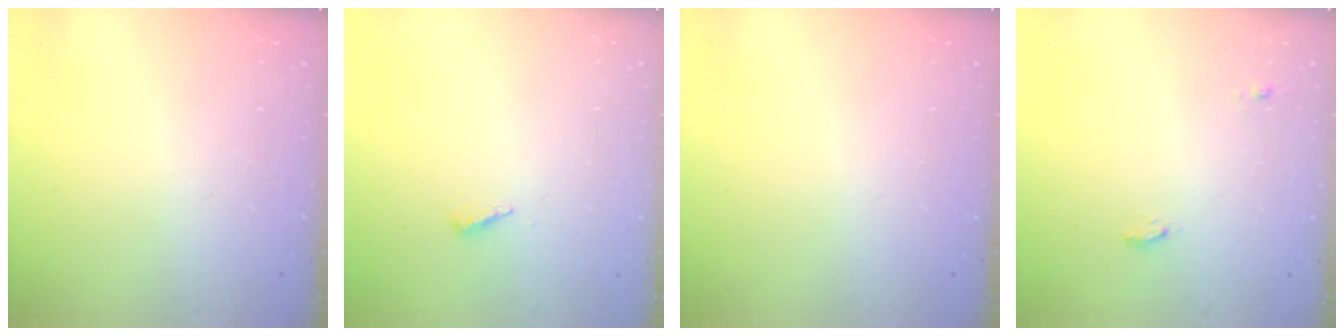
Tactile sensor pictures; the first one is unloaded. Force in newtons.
{"total": 2.9, "press": 2.9, "slide": 0.3}
{"total": 0.0}
{"total": 5.9, "press": 4.3, "slide": 4.1}